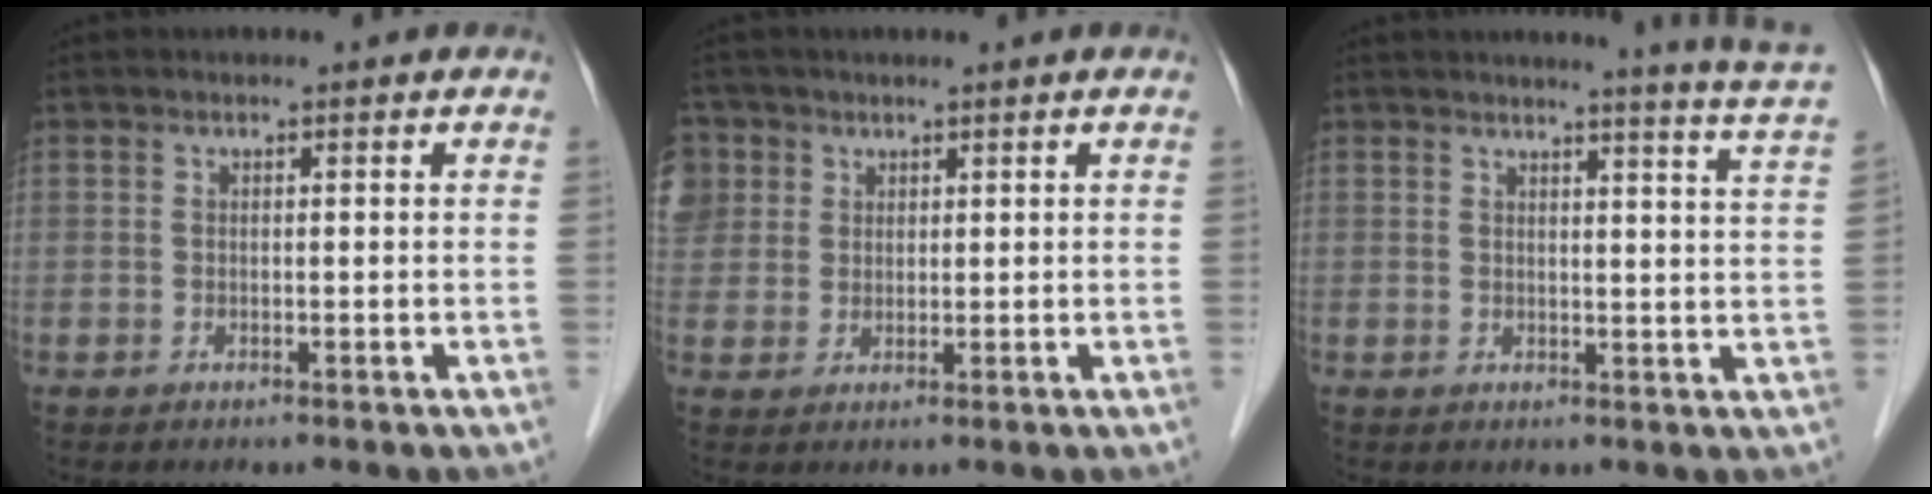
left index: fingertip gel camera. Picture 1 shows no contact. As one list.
[{"total": 10.1, "force": [4.4, 8.6, 3.0], "torque": [-0.116, 0.029, 0.098]}, {"total": 8.2, "force": [7.4, -2.0, 2.9], "torque": [-0.045, -0.053, 0.069]}]